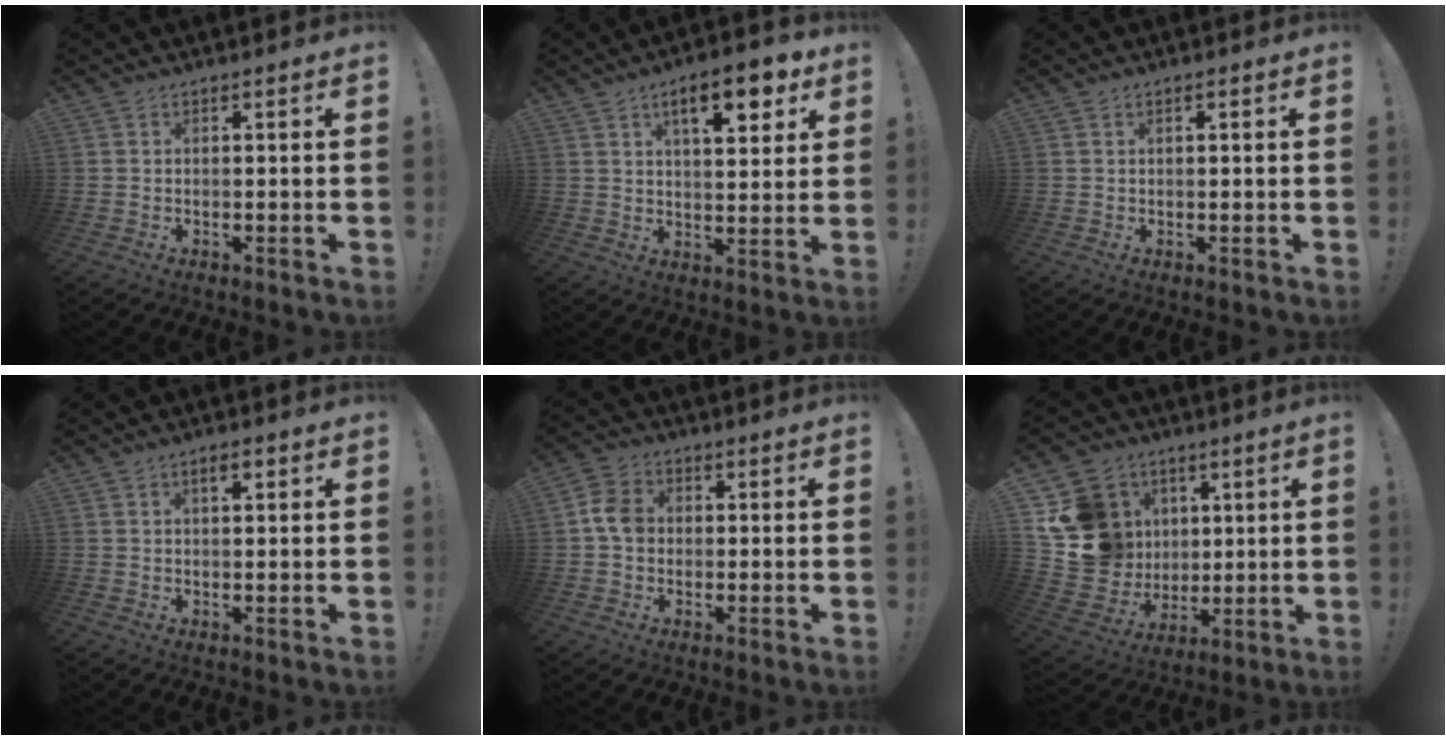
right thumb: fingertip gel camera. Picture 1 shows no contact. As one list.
[{"total": 12.0, "force": [6.1, 4.2, 9.4], "torque": [-0.124, -0.021, 0.094]}, {"total": 0.7, "force": [0.3, 0.2, 0.6], "torque": [-0.014, 0.002, 0.005]}, {"total": 2.8, "force": [1.3, 1.0, 2.2], "torque": [-0.032, -0.002, 0.018]}, {"total": 7.3, "force": [0.2, 6.1, 4.2], "torque": [-0.059, 0.019, 0.009]}, {"total": 17.3, "force": [4.6, 15.7, 5.8], "torque": [-0.107, -0.014, 0.123]}]